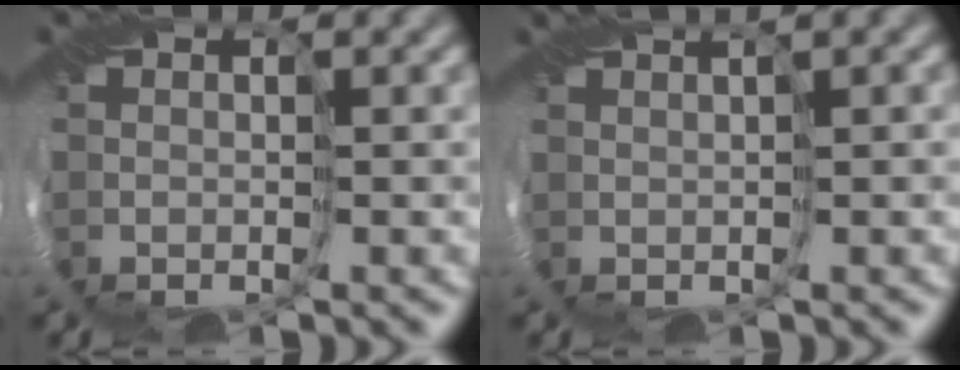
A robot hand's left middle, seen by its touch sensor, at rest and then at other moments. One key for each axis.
{"total": 2.4, "fx": 1.5, "fy": 0.1, "fz": 1.9, "tx": -0.041, "ty": 0.006, "tz": 0.026}